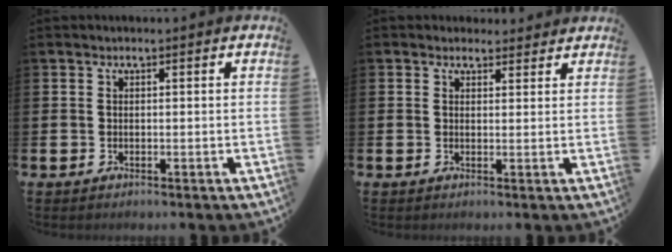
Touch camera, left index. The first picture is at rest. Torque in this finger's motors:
{"motor_torque": [1.04, -1.10, 0.27, 0.05]}